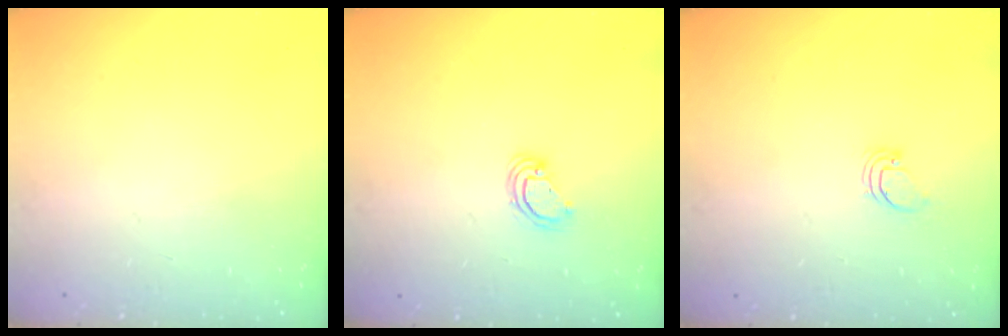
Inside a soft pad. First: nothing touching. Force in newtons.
{"total": 3.9, "press": 3.9, "slide": 0.1}
{"total": 0.9, "press": 0.9, "slide": 0.1}